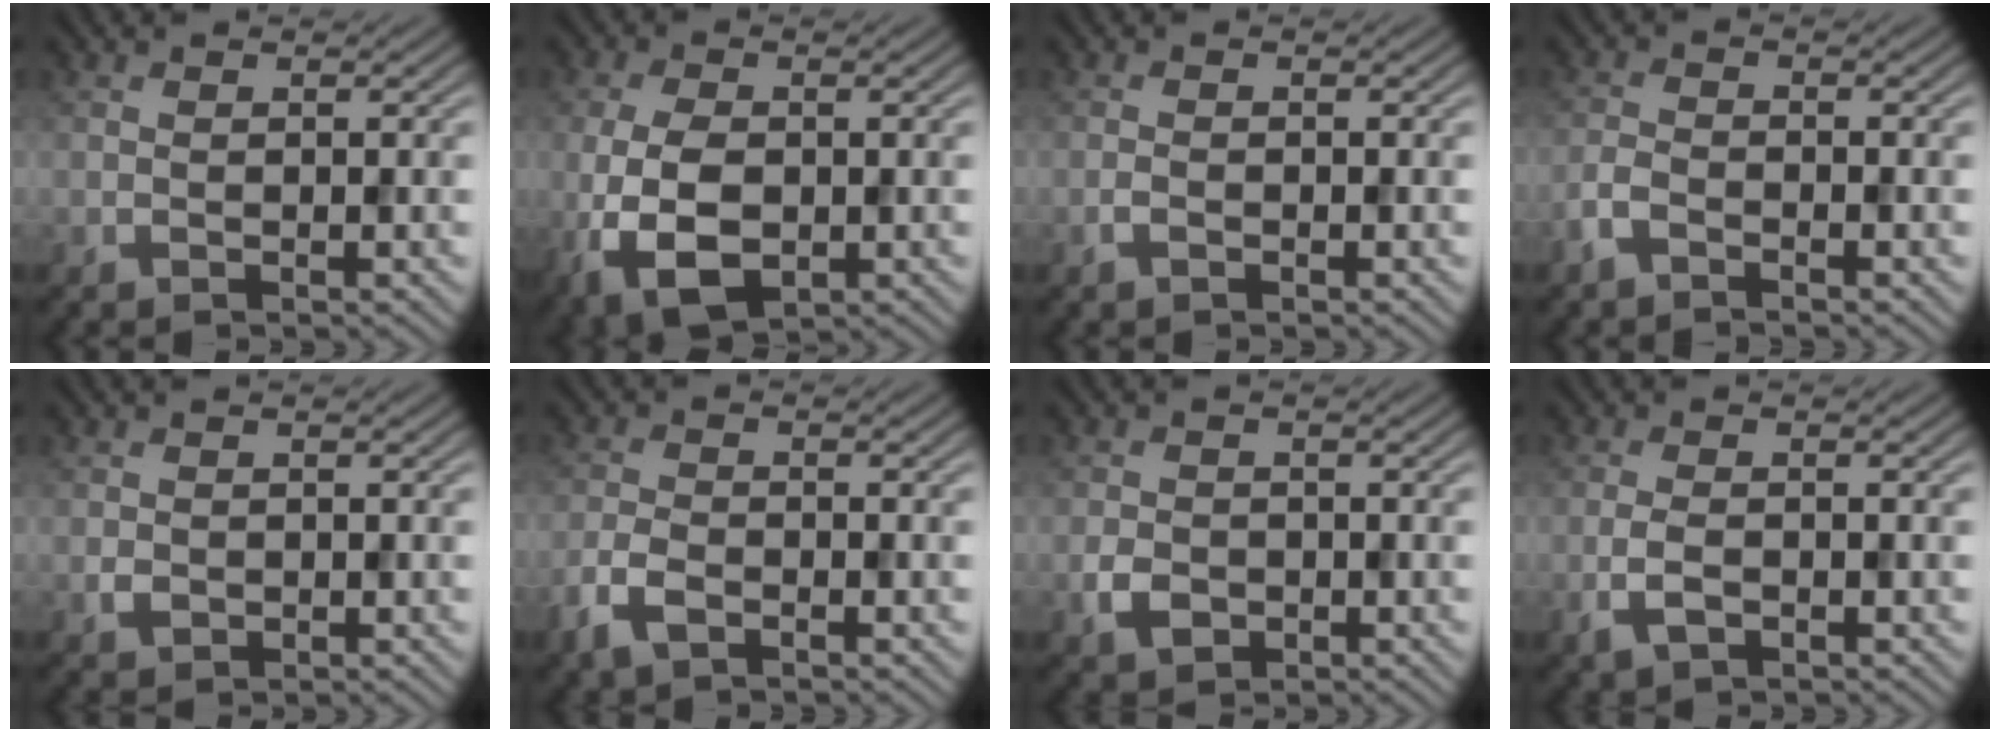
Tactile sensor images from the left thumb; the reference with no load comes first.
{"total": 8.1, "force": [-2.1, 4.8, 6.2], "torque": [-0.151, -0.014, -0.044]}
{"total": 1.0, "force": [-0.6, 0.4, 0.7], "torque": [-0.015, 0.001, -0.012]}
{"total": 2.4, "force": [-1.9, 0.8, 1.3], "torque": [-0.033, -0.001, -0.048]}
{"total": 1.2, "force": [-0.2, 1.1, 0.6], "torque": [-0.013, -0.006, -0.003]}
{"total": 3.8, "force": [-2.3, 1.8, 2.4], "torque": [-0.056, -0.006, -0.055]}
{"total": 2.8, "force": [-1.1, 2.2, 1.4], "torque": [-0.031, -0.007, -0.023]}
{"total": 2.8, "force": [-1.2, 1.2, 2.2], "torque": [-0.053, -0.006, -0.026]}